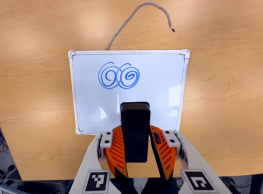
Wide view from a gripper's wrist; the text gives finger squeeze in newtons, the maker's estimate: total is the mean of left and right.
{"total": 5.5, "left": 5.1, "right": 6.0}